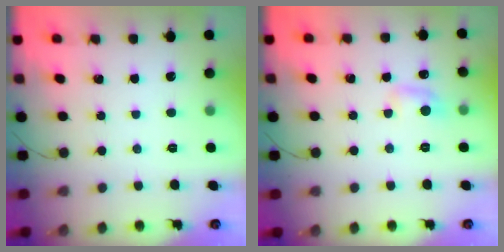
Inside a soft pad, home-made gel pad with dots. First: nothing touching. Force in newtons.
{"total": 5.5, "press": 5.2, "slide": 1.7}